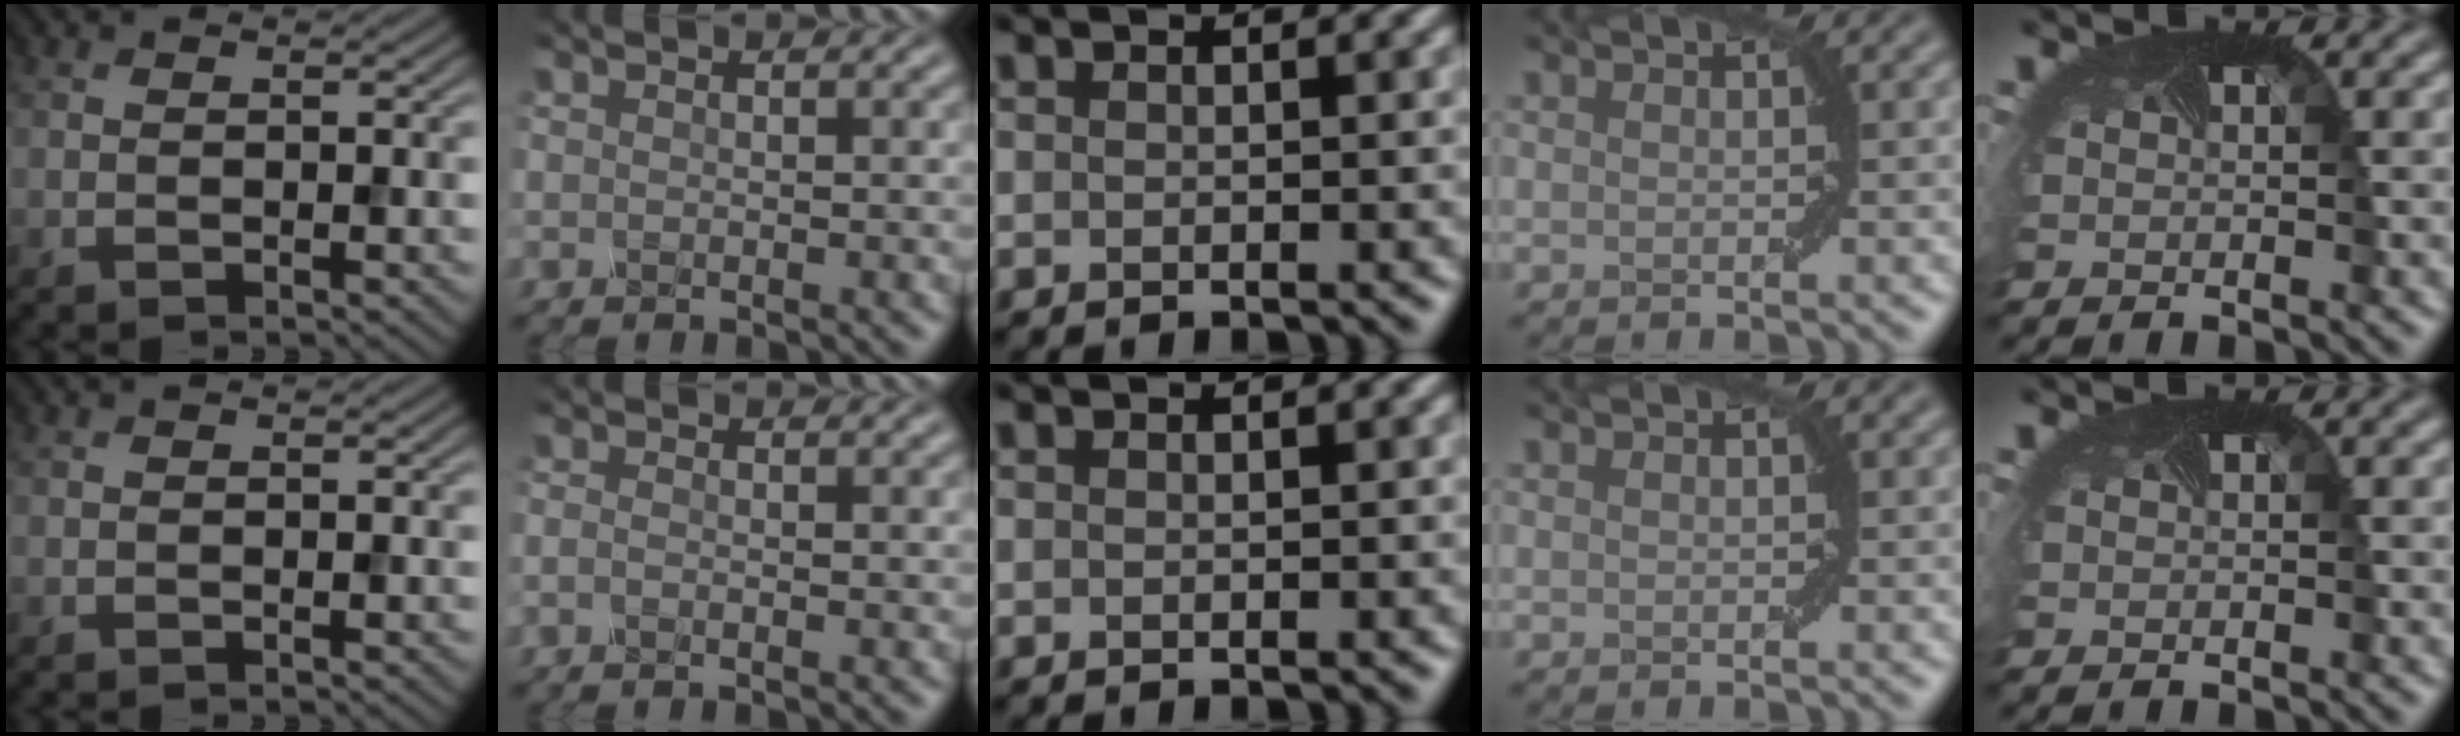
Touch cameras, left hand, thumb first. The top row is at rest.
{"index": {"total": 1.0, "force": [-0.5, 0.5, 0.8], "torque": [-0.017, -0.005, -0.013]}}